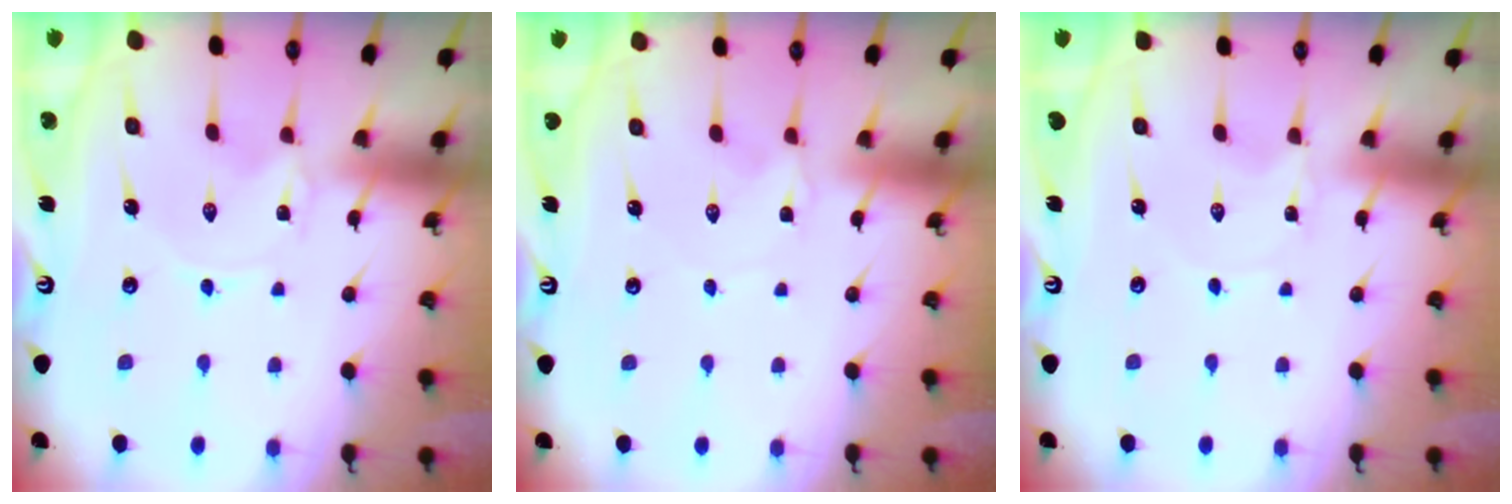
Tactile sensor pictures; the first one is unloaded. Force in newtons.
{"total": 1.5, "press": 1.4, "slide": 0.2}
{"total": 0.0}